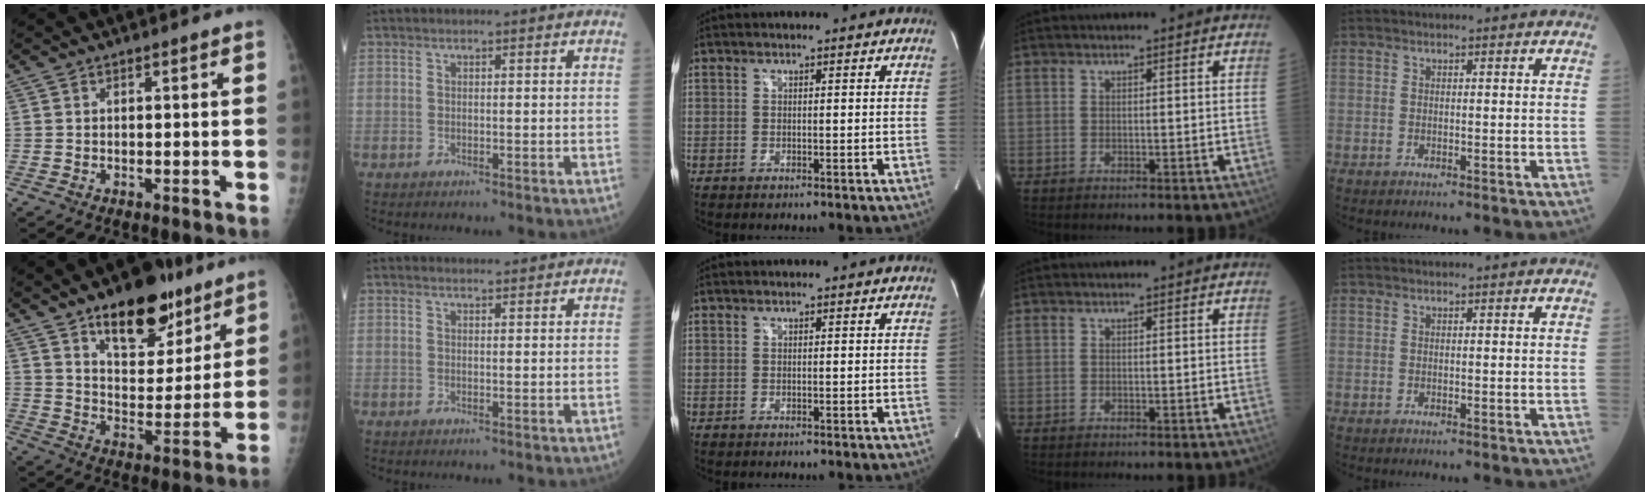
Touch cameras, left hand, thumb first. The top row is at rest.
{"thumb": {"total": 17.1, "force": [11.1, 8.2, 10.0], "torque": [-0.088, -0.069, 0.178]}, "index": {"total": 1.9, "force": [1.8, 0.6, 0.2], "torque": [-0.003, 0.009, 0.027]}}